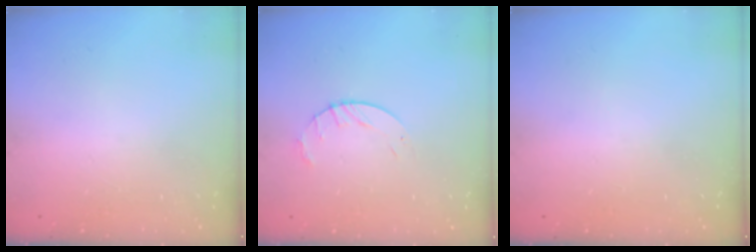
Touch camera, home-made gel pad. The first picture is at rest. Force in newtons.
{"total": 3.5, "press": 3.5, "slide": 0.4}
{"total": 0.0}